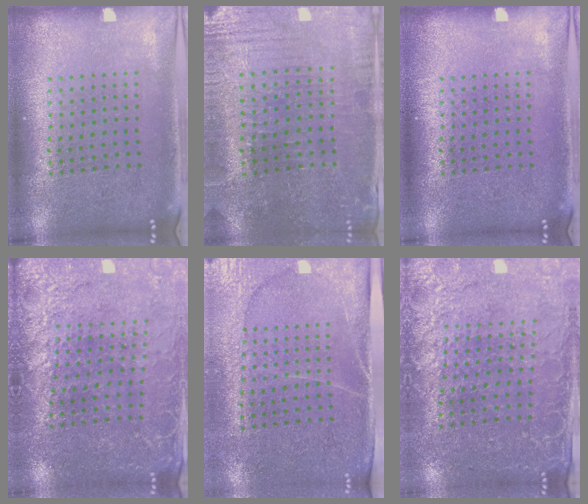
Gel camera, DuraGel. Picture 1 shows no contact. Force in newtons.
{"total": 0.9, "press": 0.8, "slide": 0.4}
{"total": 0.0}
{"total": 2.9, "press": 2.8, "slide": 0.4}
{"total": 2.9, "press": 2.7, "slide": 1.2}
{"total": 3.1, "press": 2.9, "slide": 0.9}